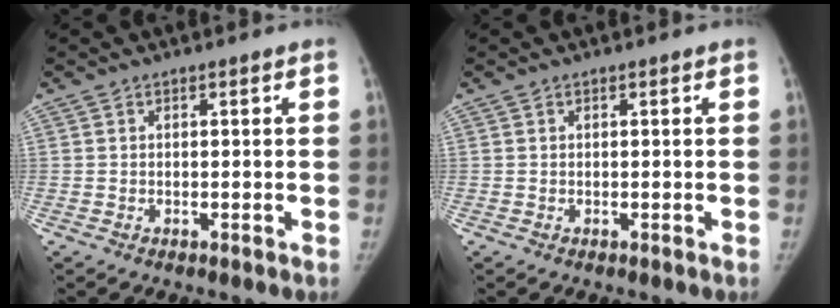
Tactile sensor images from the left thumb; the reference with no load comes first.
{"total": 0.0}